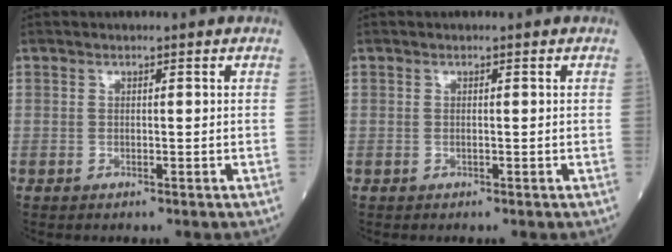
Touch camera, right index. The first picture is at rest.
{"total": 0.0}